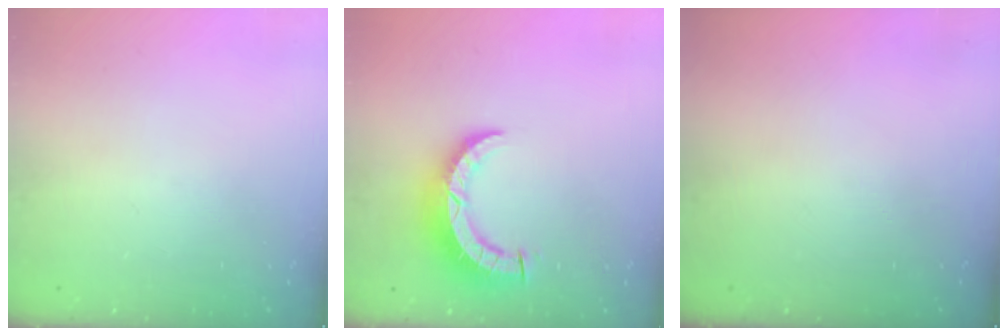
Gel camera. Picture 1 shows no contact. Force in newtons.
{"total": 8.2, "press": 8.1, "slide": 0.8}
{"total": 0.0}